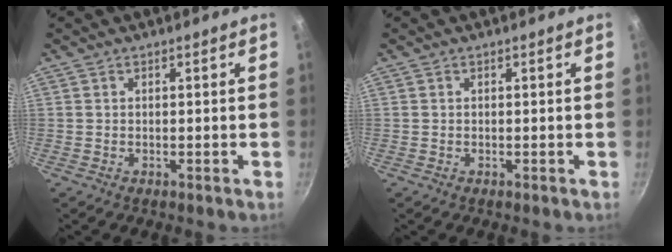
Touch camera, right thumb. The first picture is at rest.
{"total": 0.0}